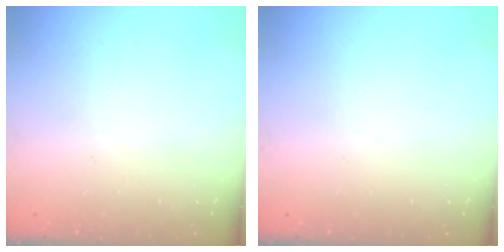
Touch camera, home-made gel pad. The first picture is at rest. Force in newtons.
{"total": 0.0}